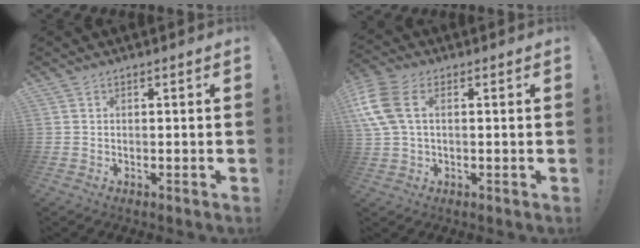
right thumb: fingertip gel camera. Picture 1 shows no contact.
{"total": 10.2, "force": [2.3, 6.4, 7.7], "torque": [-0.182, 0.008, 0.048]}